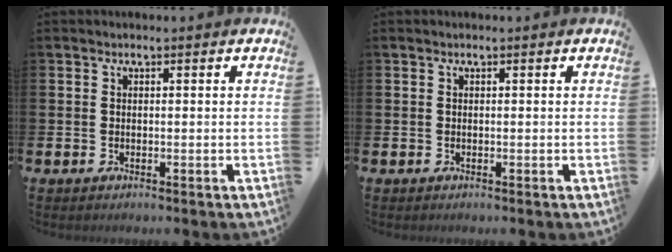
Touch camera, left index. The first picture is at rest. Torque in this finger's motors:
{"motor_torque": [-0.08, 0.13, 0.00, 0.00]}